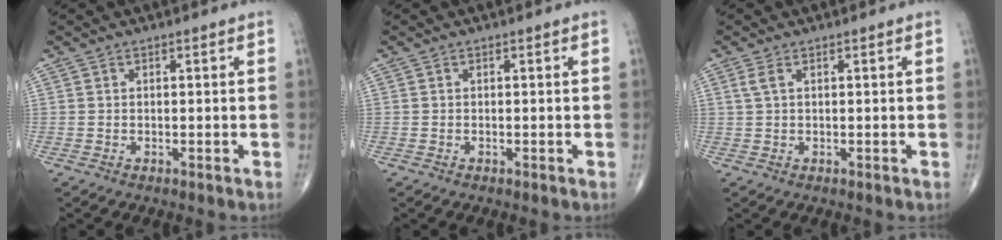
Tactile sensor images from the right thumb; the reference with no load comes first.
{"total": 0.0}
{"total": 1.6, "force": [0.6, 0.6, 1.3], "torque": [-0.038, 0.011, 0.017]}